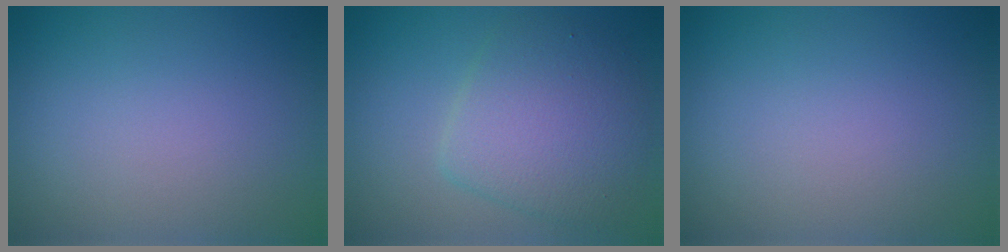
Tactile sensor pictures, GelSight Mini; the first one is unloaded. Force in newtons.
{"total": 5.3, "press": 5.3, "slide": 0.1}
{"total": 0.0}